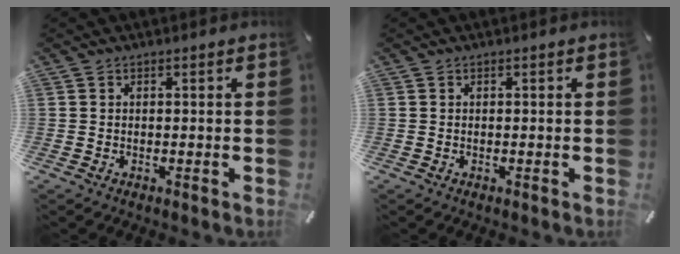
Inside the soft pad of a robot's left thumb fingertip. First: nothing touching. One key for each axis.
{"total": 0.0}